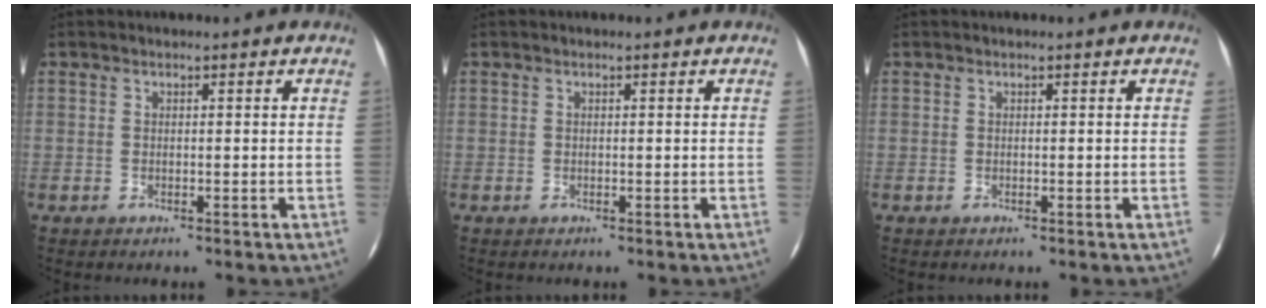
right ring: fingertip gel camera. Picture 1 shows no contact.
{"total": 0.0}
{"total": 0.0}